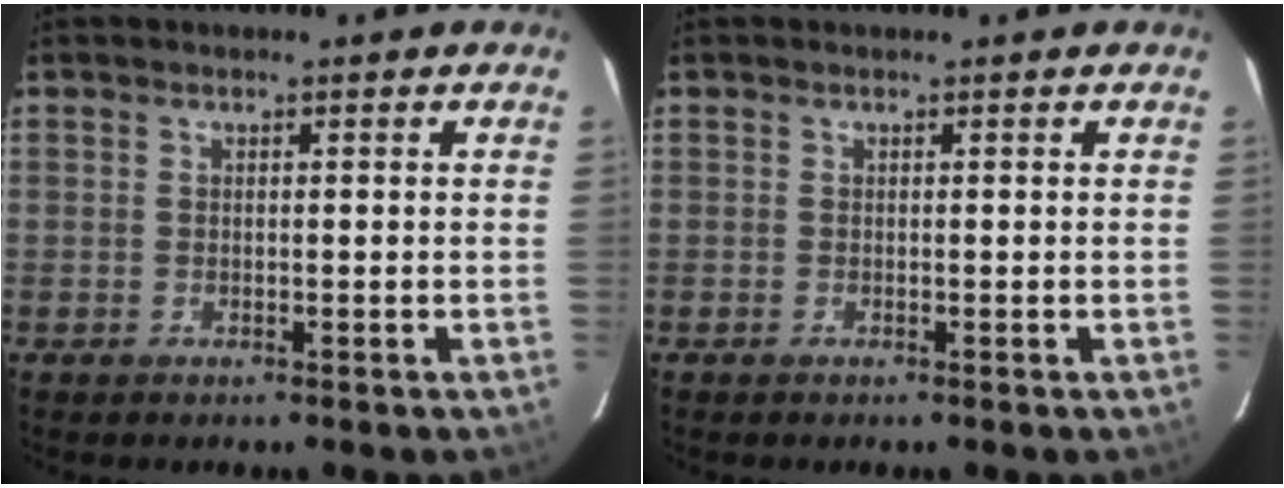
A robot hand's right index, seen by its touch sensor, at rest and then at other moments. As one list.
[{"total": 0.0}]